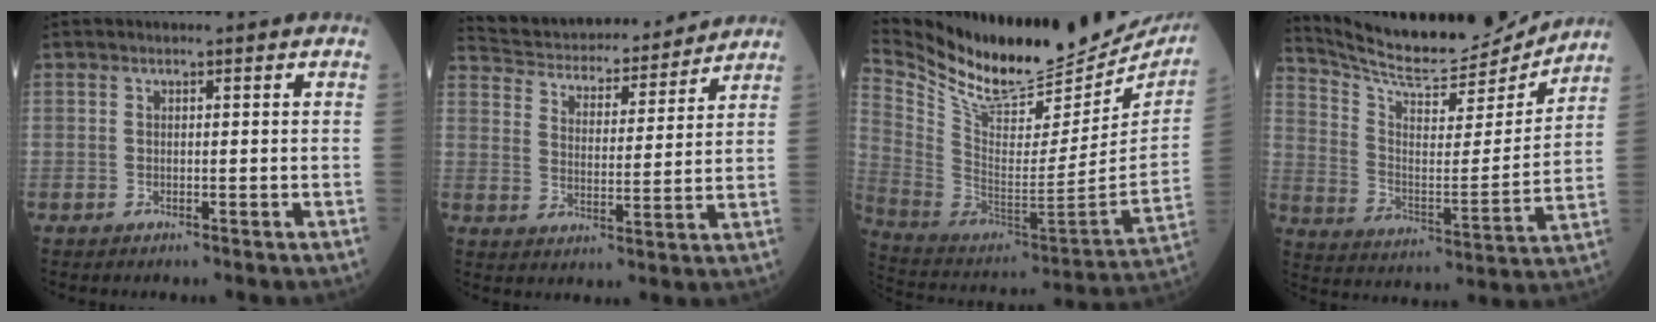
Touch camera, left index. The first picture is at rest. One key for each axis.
{"total": 16.6, "fx": 15.6, "fy": 3.6, "fz": 4.5, "tx": -0.076, "ty": 0.014, "tz": 0.230}
{"total": 27.9, "fx": 24.8, "fy": 5.7, "fz": 11.3, "tx": -0.212, "ty": -0.077, "tz": 0.378}
{"total": 17.2, "fx": 16.7, "fy": 1.6, "fz": 3.8, "tx": -0.084, "ty": -0.042, "tz": 0.261}